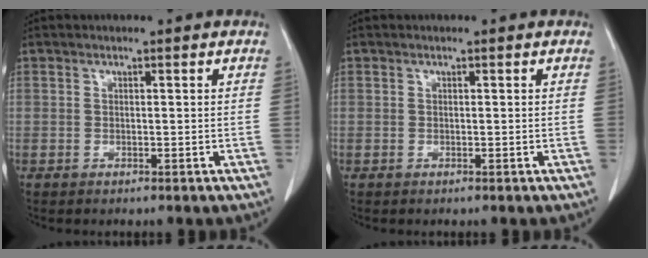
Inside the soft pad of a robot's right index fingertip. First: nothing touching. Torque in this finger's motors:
{"motor_torque": [0.00, 0.00, 0.00, 0.00]}